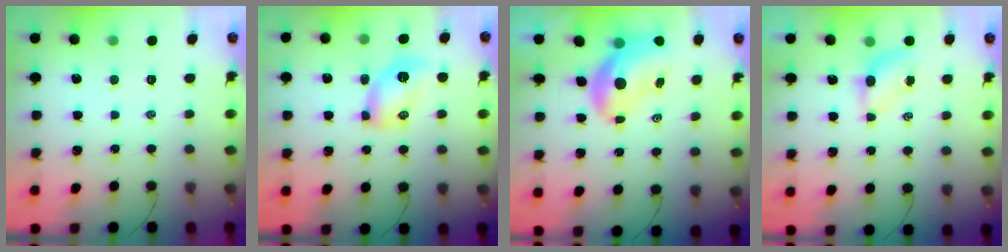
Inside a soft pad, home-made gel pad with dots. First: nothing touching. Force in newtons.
{"total": 7.8, "press": 7.7, "slide": 1.4}
{"total": 8.3, "press": 8.0, "slide": 2.4}
{"total": 4.2, "press": 4.0, "slide": 1.1}